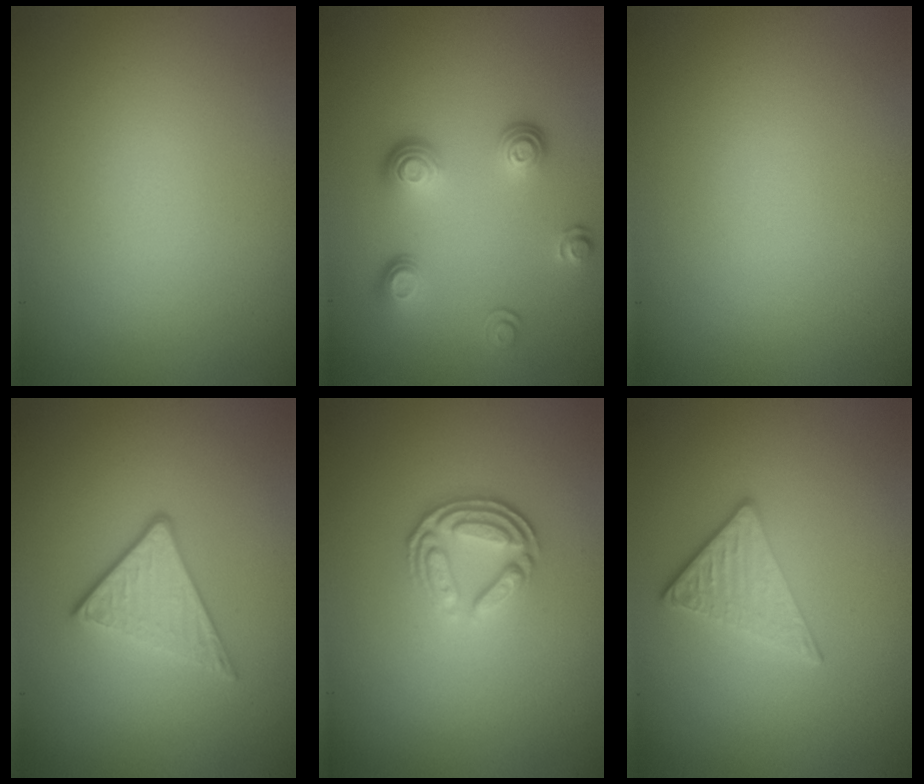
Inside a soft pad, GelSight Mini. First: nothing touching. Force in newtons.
{"total": 3.5, "press": 2.6, "slide": 2.4}
{"total": 0.0}
{"total": 3.2, "press": 2.5, "slide": 2.1}
{"total": 3.7, "press": 2.7, "slide": 2.4}
{"total": 2.7, "press": 2.5, "slide": 1.1}